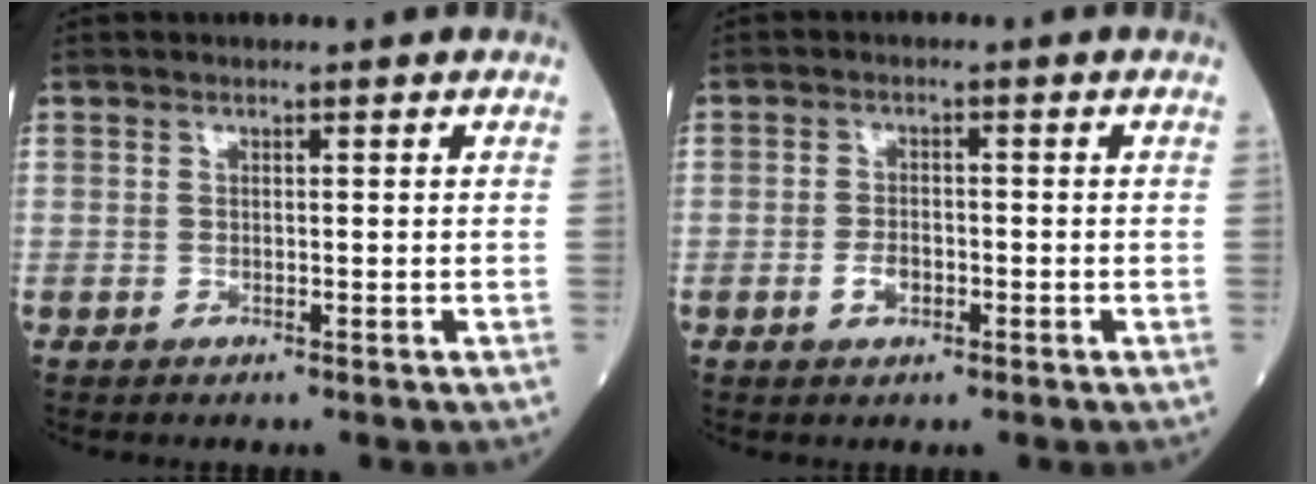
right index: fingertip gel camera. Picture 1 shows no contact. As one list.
[{"total": 2.7, "force": [-1.1, 1.5, 2.0], "torque": [-0.039, 0.004, -0.017]}]